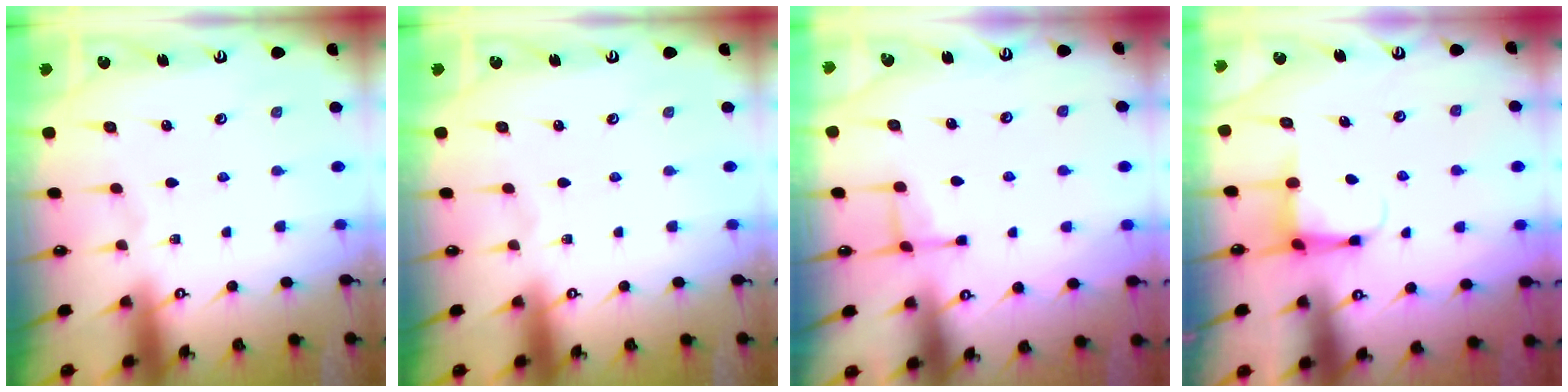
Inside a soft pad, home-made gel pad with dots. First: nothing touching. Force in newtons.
{"total": 0.0}
{"total": 3.8, "press": 3.7, "slide": 0.7}
{"total": 4.3, "press": 4.3, "slide": 0.1}